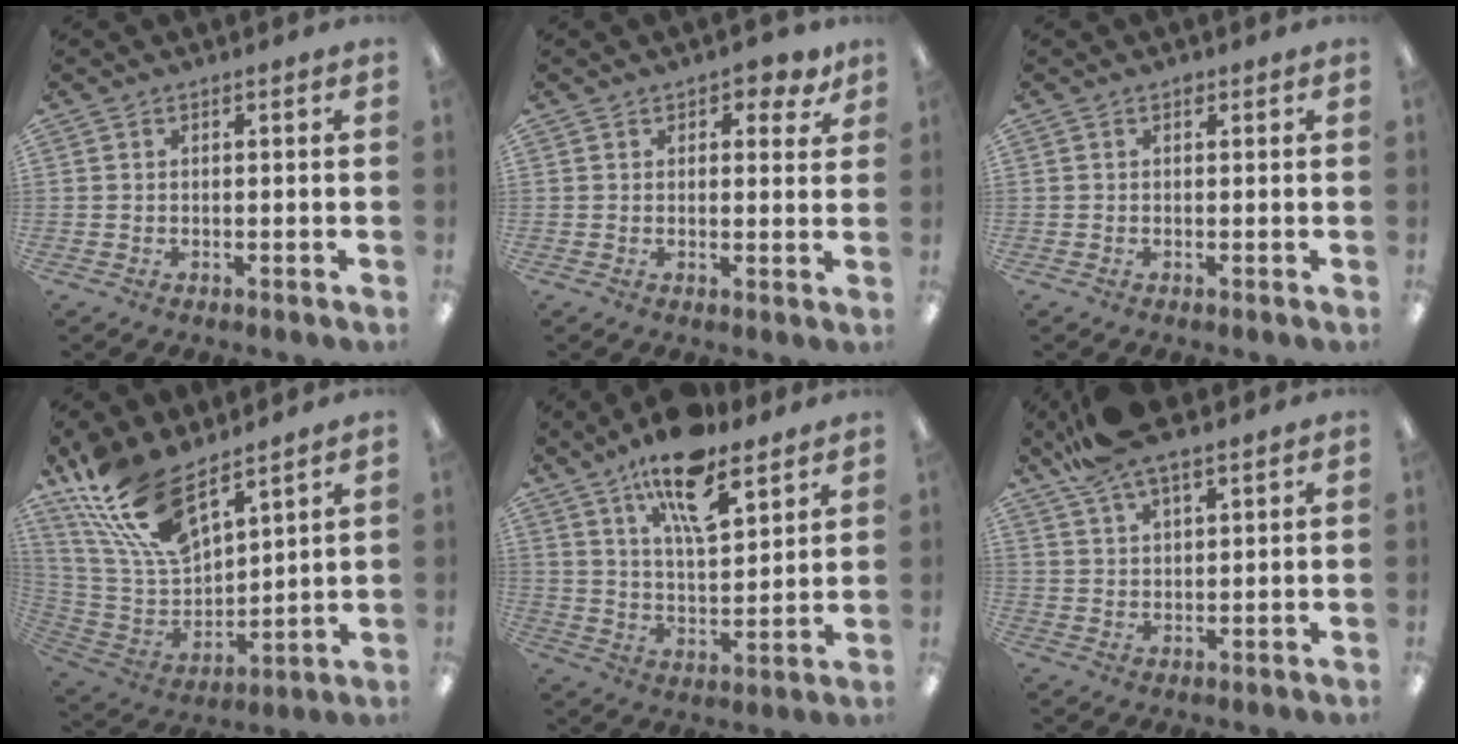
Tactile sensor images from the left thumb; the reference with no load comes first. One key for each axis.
{"total": 4.1, "fx": 2.6, "fy": 2.3, "fz": 2.1, "tx": -0.015, "ty": -0.005, "tz": 0.041}
{"total": 1.1, "fx": 0.7, "fy": 0.7, "fz": 0.6, "tx": -0.004, "ty": -0.001, "tz": 0.010}
{"total": 18.6, "fx": 13.0, "fy": 7.8, "fz": 10.8, "tx": -0.250, "ty": -0.063, "tz": 0.239}
{"total": 16.6, "fx": 11.2, "fy": 6.0, "fz": 10.6, "tx": -0.172, "ty": -0.053, "tz": 0.187}
{"total": 8.5, "fx": 7.0, "fy": 2.0, "fz": 4.4, "tx": -0.093, "ty": -0.030, "tz": 0.129}